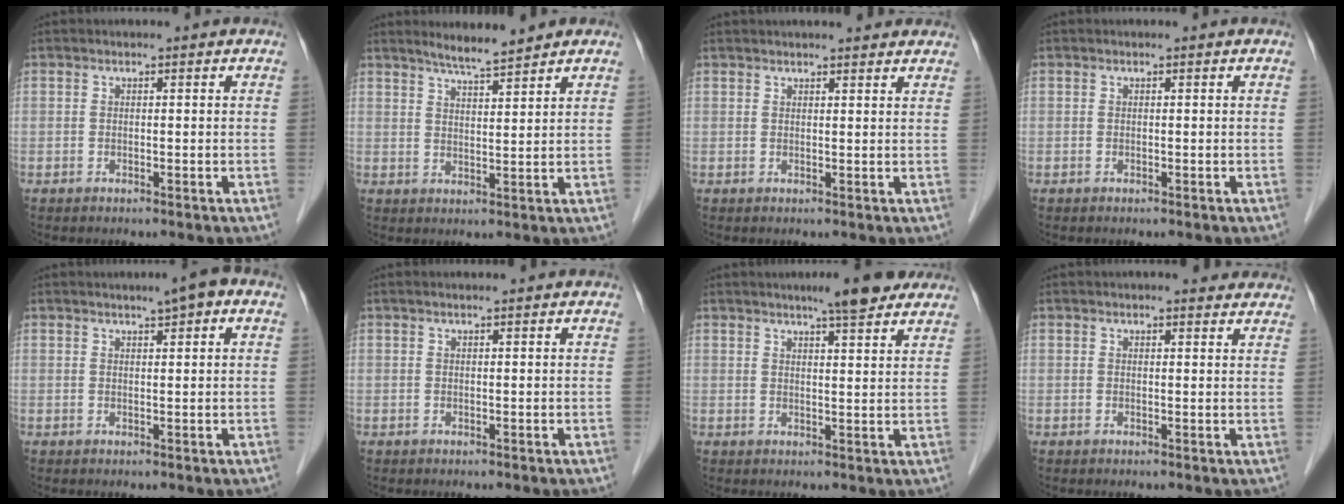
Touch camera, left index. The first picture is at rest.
{"total": 4.9, "force": [4.4, 0.1, 2.2], "torque": [-0.042, 0.004, 0.078]}
{"total": 7.9, "force": [7.0, 1.4, 3.3], "torque": [-0.040, 0.023, 0.081]}
{"total": 0.0}
{"total": 3.2, "force": [1.8, 0.5, 2.6], "torque": [-0.040, 0.012, 0.023]}
{"total": 1.3, "force": [1.1, 0.0, 0.8], "torque": [-0.013, 0.015, 0.020]}
{"total": 7.0, "force": [5.6, 0.7, 4.1], "torque": [-0.058, 0.009, 0.074]}
{"total": 5.6, "force": [5.1, 1.2, 2.0], "torque": [-0.016, 0.013, 0.049]}